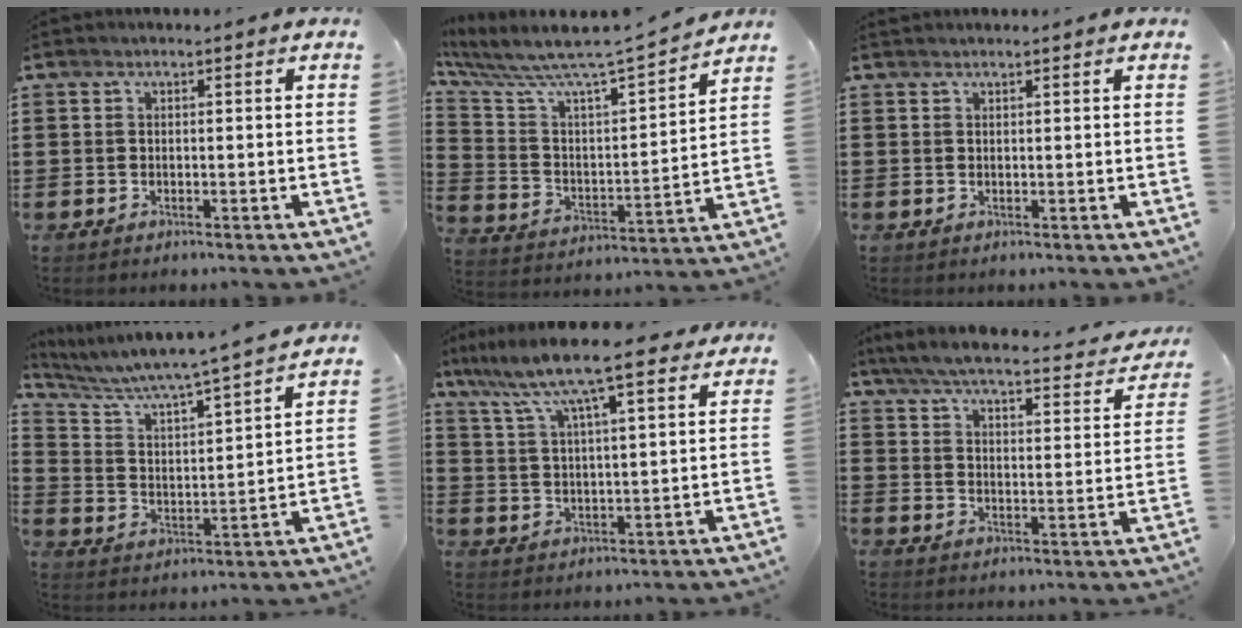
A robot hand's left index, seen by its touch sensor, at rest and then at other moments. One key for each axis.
{"total": 6.5, "fx": 5.9, "fy": 0.0, "fz": 2.8, "tx": -0.089, "ty": -0.062, "tz": 0.088}
{"total": 0.6, "fx": 0.6, "fy": 0.2, "fz": 0.0, "tx": -0.001, "ty": 0.000, "tz": 0.013}
{"total": 5.3, "fx": 4.9, "fy": -0.4, "fz": 2.0, "tx": -0.065, "ty": -0.042, "tz": 0.072}
{"total": 10.0, "fx": 7.8, "fy": 1.0, "fz": 6.2, "tx": -0.146, "ty": -0.026, "tz": 0.133}
{"total": 5.5, "fx": 5.0, "fy": 0.1, "fz": 2.3, "tx": -0.068, "ty": -0.034, "tz": 0.081}